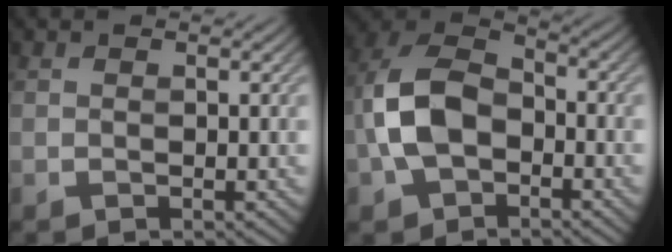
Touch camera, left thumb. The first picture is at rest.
{"total": 9.9, "force": [-2.6, 6.4, 7.0], "torque": [-0.164, 0.006, -0.063]}